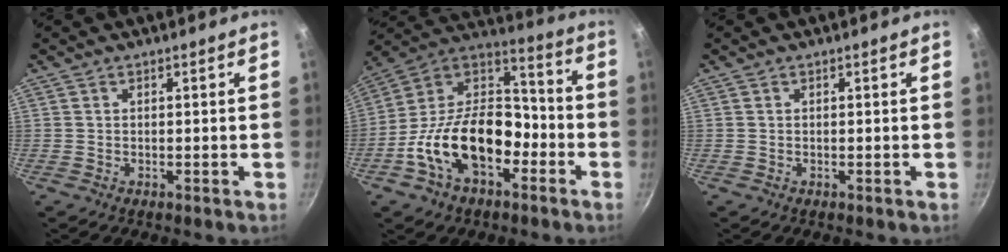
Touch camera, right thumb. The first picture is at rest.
{"total": 20.0, "force": [-7.5, 12.1, 14.0], "torque": [-0.216, 0.071, -0.145]}
{"total": 0.0}